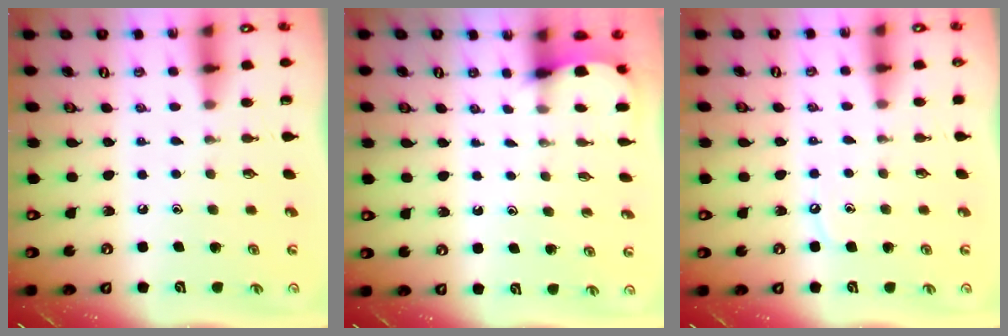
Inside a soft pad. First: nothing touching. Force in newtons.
{"total": 2.6, "press": 2.6, "slide": 0.3}
{"total": 3.8, "press": 3.7, "slide": 0.6}